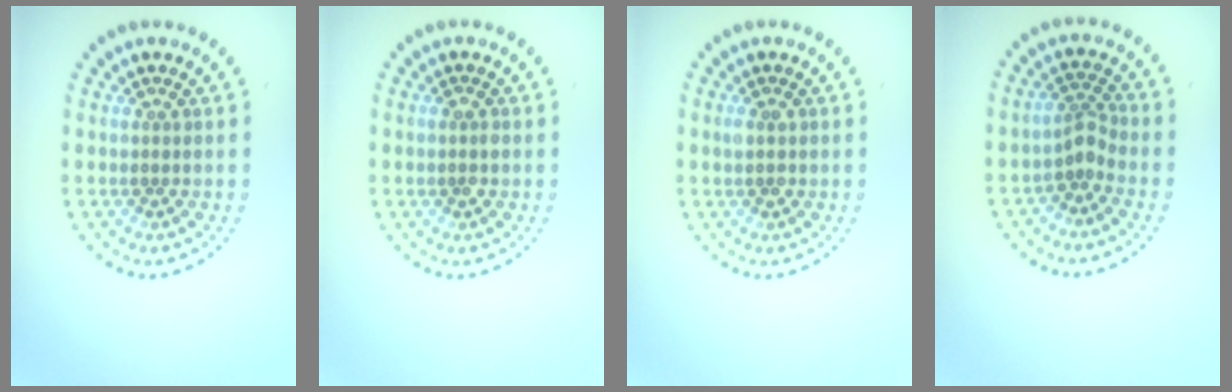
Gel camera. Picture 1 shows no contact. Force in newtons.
{"total": 1.0, "press": 1.0, "slide": 0.2}
{"total": 1.1, "press": 1.1, "slide": 0.0}
{"total": 1.9, "press": 1.3, "slide": 1.4}